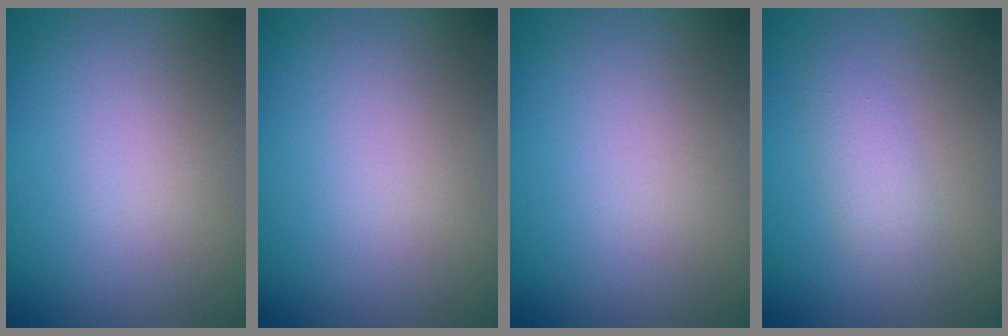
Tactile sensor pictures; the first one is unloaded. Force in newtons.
{"total": 0.0}
{"total": 0.0}
{"total": 2.0, "press": 2.0, "slide": 0.2}